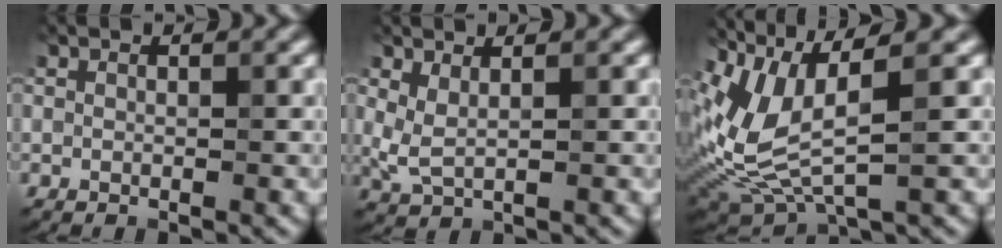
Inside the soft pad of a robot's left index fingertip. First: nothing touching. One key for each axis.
{"total": 1.9, "fx": 0.9, "fy": 0.8, "fz": 1.5, "tx": -0.039, "ty": -0.004, "tz": 0.020}
{"total": 6.6, "fx": 2.2, "fy": 2.3, "fz": 5.8, "tx": -0.143, "ty": -0.014, "tz": 0.053}